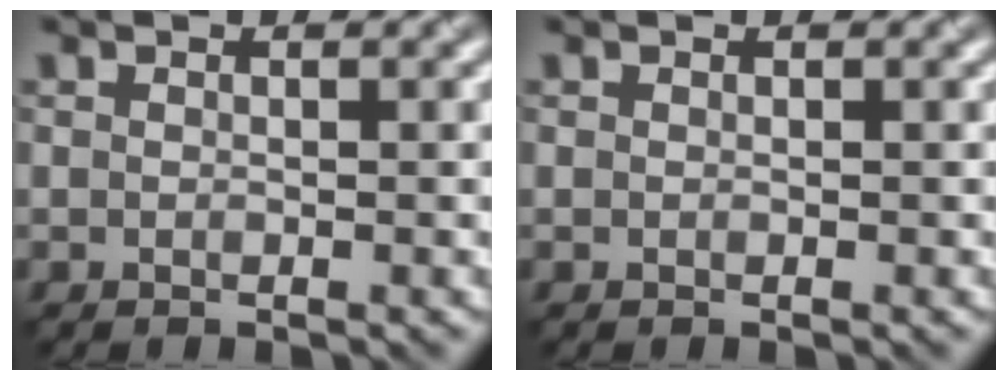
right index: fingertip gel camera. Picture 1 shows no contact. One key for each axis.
{"total": 0.0}